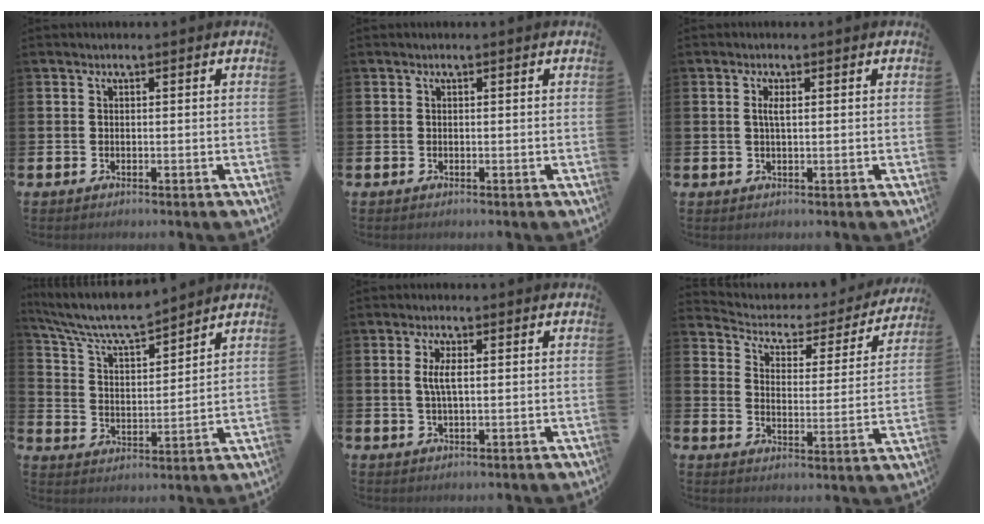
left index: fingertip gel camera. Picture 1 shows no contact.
{"total": 0.0}
{"total": 1.5, "force": [0.5, 0.4, 1.4], "torque": [-0.027, 0.004, 0.006]}
{"total": 7.3, "force": [6.8, 1.0, 2.5], "torque": [-0.084, -0.042, 0.119]}
{"total": 3.1, "force": [0.7, 1.0, 2.8], "torque": [-0.058, 0.005, 0.010]}
{"total": 3.9, "force": [3.4, 1.9, 0.8], "torque": [-0.043, -0.031, 0.048]}